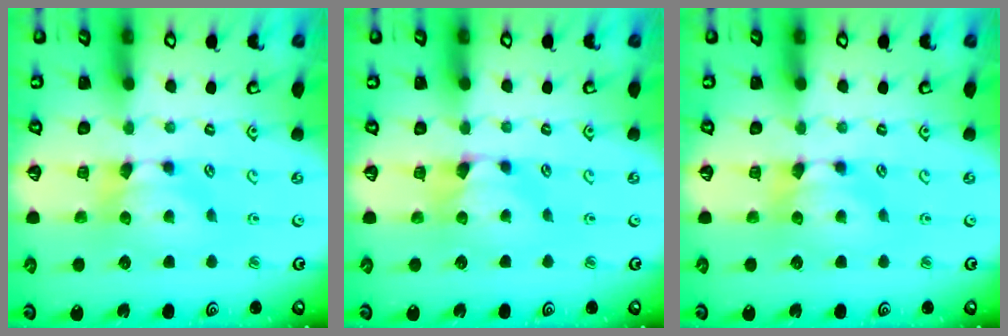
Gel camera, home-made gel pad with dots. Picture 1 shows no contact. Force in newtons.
{"total": 0.8, "press": 0.3, "slide": 0.7}
{"total": 0.0}